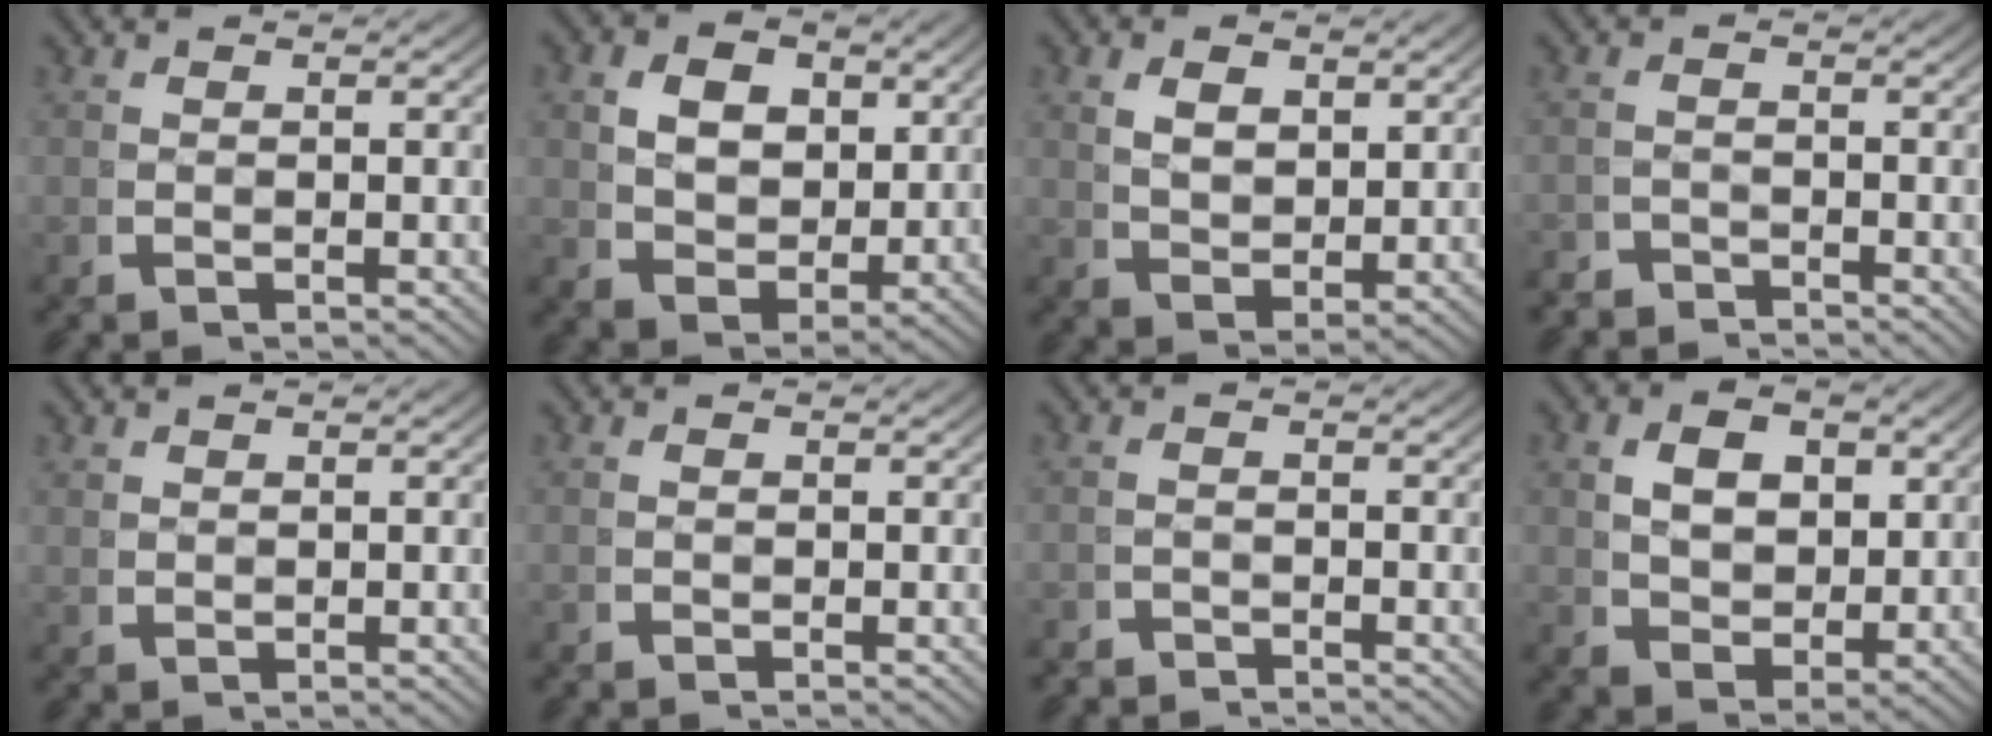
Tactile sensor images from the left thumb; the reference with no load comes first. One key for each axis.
{"total": 6.5, "fx": 1.2, "fy": 4.8, "fz": 4.2, "tx": -0.077, "ty": -0.029, "tz": 0.031}
{"total": 3.2, "fx": 1.6, "fy": 1.8, "fz": 2.1, "tx": -0.032, "ty": -0.011, "tz": 0.041}
{"total": 2.8, "fx": -2.7, "fy": 0.6, "fz": -0.2, "tx": 0.007, "ty": -0.016, "tz": -0.047}
{"total": 1.0, "fx": 0.9, "fy": 0.2, "fz": 0.1, "tx": -0.002, "ty": 0.000, "tz": 0.026}
{"total": 0.0}
{"total": 2.5, "fx": -2.4, "fy": 0.5, "fz": -0.1, "tx": 0.005, "ty": -0.015, "tz": -0.041}
{"total": 5.2, "fx": 1.2, "fy": 3.7, "fz": 3.5, "tx": -0.058, "ty": -0.018, "tz": 0.032}